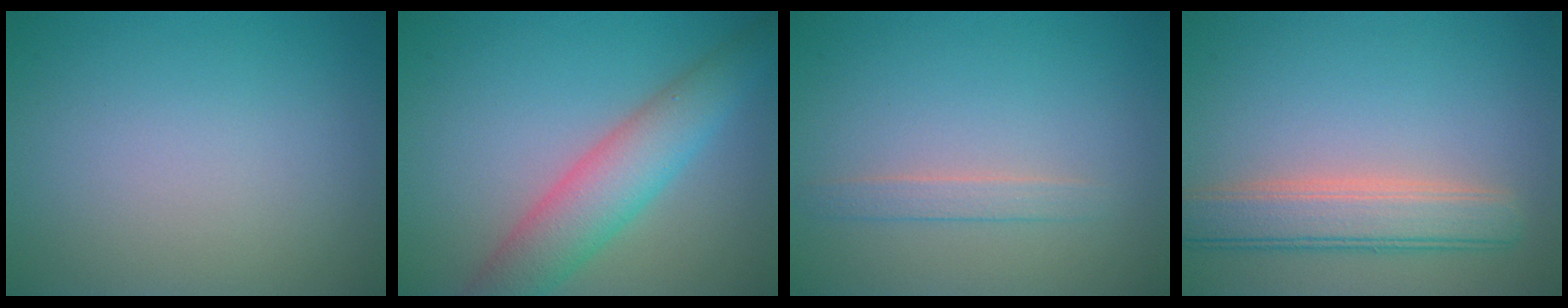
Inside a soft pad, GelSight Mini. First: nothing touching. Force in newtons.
{"total": 5.7, "press": 5.7, "slide": 0.1}
{"total": 1.4, "press": 1.4, "slide": 0.1}
{"total": 4.8, "press": 4.8, "slide": 0.6}